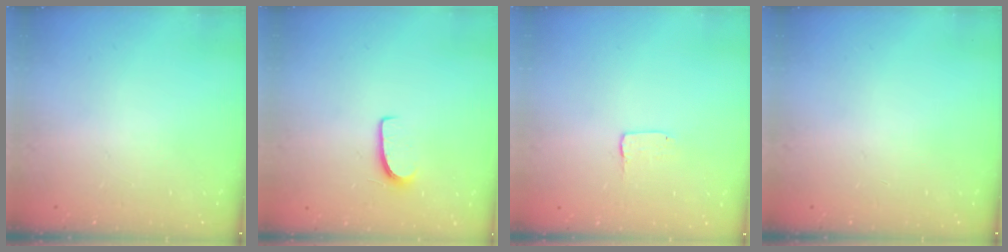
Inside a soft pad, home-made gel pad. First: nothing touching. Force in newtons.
{"total": 5.9, "press": 5.9, "slide": 0.4}
{"total": 1.3, "press": 1.2, "slide": 0.1}
{"total": 0.0}